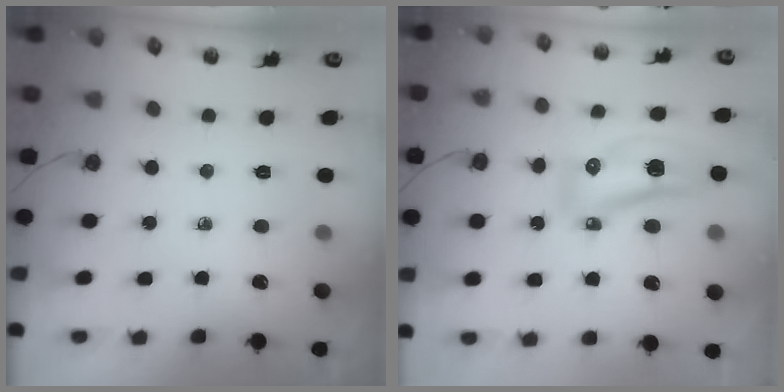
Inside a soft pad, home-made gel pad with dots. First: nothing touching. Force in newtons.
{"total": 11.4, "press": 11.2, "slide": 1.9}